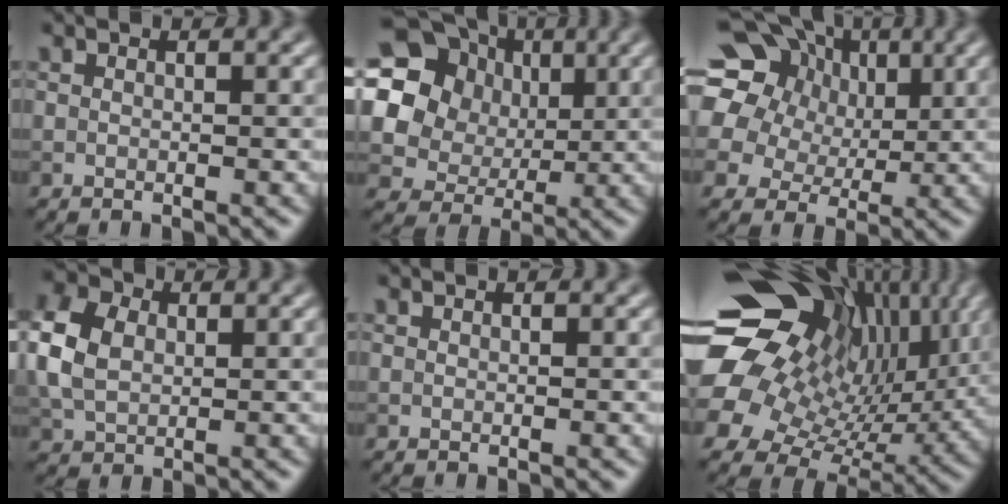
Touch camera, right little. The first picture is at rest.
{"total": 18.2, "force": [5.9, 15.8, 6.9], "torque": [-0.180, 0.031, 0.101]}
{"total": 21.3, "force": [8.0, 17.5, 9.2], "torque": [-0.225, 0.050, 0.121]}
{"total": 6.6, "force": [0.8, 4.9, 4.4], "torque": [-0.126, 0.014, 0.010]}
{"total": 0.0}
{"total": 17.2, "force": [5.9, 12.7, 10.0], "torque": [-0.217, 0.037, 0.118]}